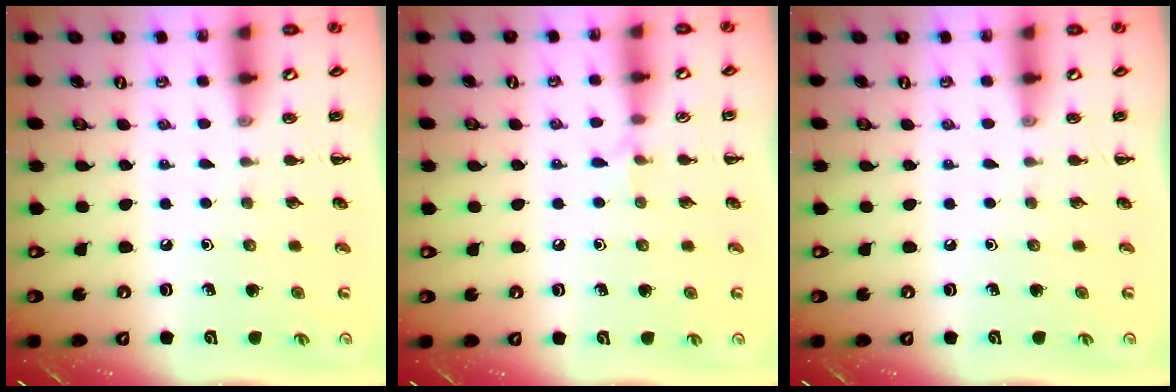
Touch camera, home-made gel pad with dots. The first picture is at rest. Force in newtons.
{"total": 4.1, "press": 3.8, "slide": 1.4}
{"total": 0.0}